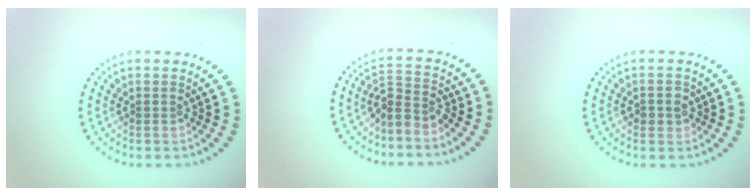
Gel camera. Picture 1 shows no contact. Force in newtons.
{"total": 2.6, "press": 1.9, "slide": 1.7}
{"total": 1.6, "press": 1.5, "slide": 0.4}